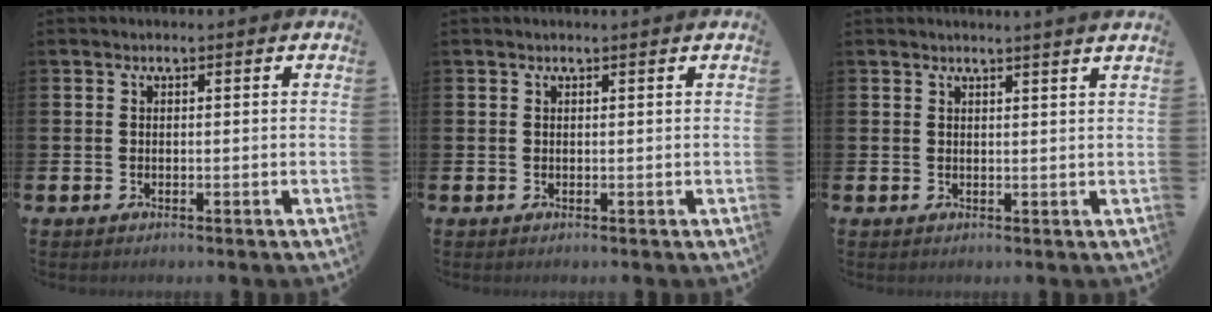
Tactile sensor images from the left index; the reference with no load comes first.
{"total": 0.0}
{"total": 1.3, "force": [1.2, -0.4, 0.1], "torque": [0.002, -0.007, 0.023]}